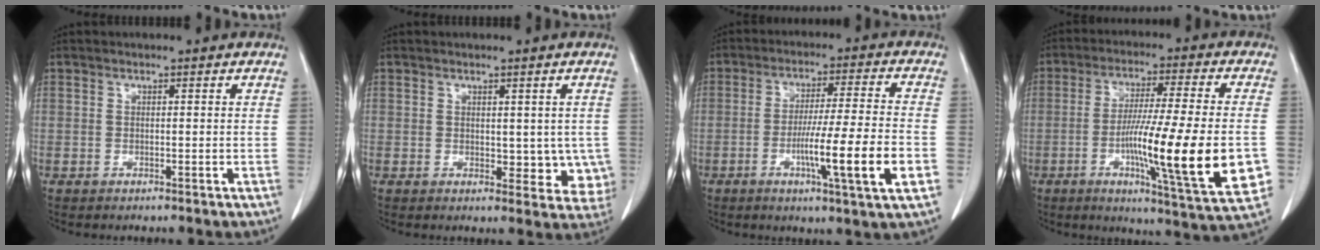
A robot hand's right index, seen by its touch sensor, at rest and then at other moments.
{"total": 5.7, "force": [0.2, 3.4, 4.6], "torque": [-0.024, -0.006, 0.007]}
{"total": 12.8, "force": [-3.8, -0.7, 12.2], "torque": [-0.205, -0.015, -0.067]}
{"total": 19.9, "force": [-4.3, 0.4, 19.4], "torque": [-0.270, -0.023, -0.063]}